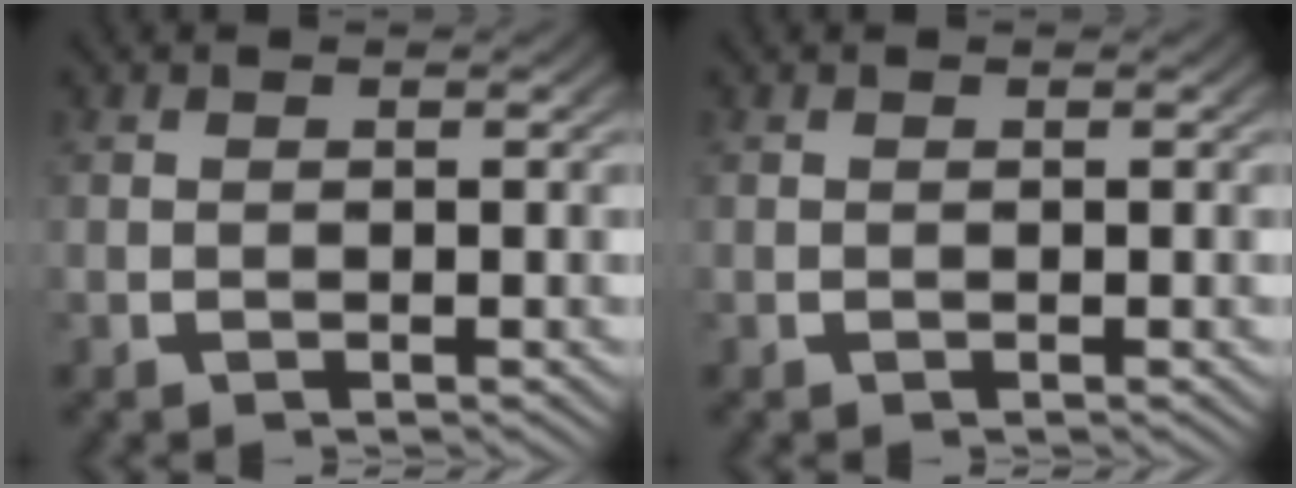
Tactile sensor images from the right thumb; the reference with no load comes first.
{"total": 0.0}